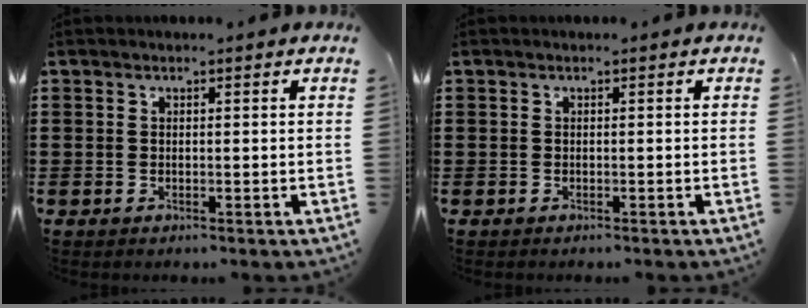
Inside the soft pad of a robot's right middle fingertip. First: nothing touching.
{"total": 0.0}